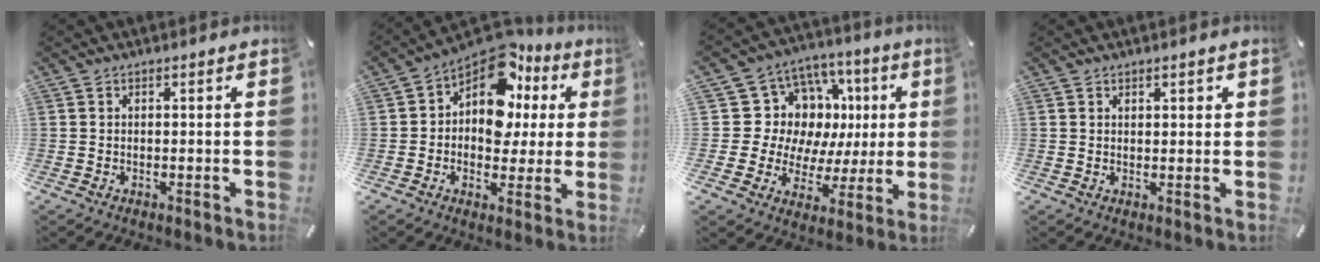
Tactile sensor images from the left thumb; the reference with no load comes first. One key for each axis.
{"total": 13.4, "fx": 6.0, "fy": 8.9, "fz": 8.0, "tx": -0.125, "ty": -0.048, "tz": 0.109}
{"total": 14.5, "fx": 3.4, "fy": 13.0, "fz": 5.5, "tx": -0.077, "ty": -0.041, "tz": 0.085}
{"total": 1.3, "fx": 0.9, "fy": 0.9, "fz": 0.3, "tx": 0.002, "ty": -0.001, "tz": 0.015}